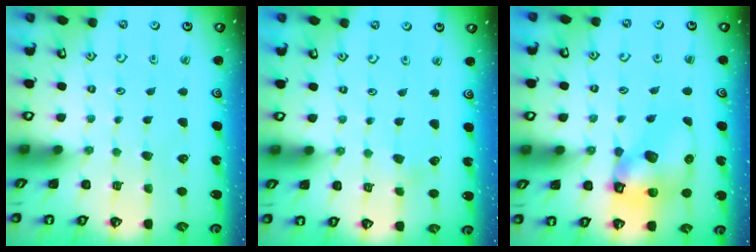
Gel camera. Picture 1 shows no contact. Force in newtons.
{"total": 1.6, "press": 1.6, "slide": 0.0}
{"total": 12.4, "press": 12.2, "slide": 2.1}